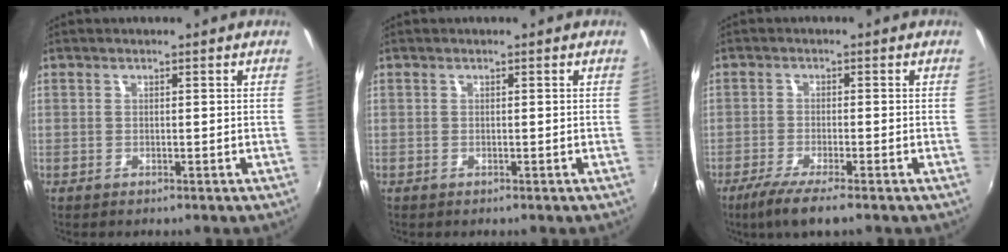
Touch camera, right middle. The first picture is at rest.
{"total": 0.0}
{"total": 6.2, "force": [-4.4, 0.2, 4.4], "torque": [-0.102, -0.019, -0.080]}